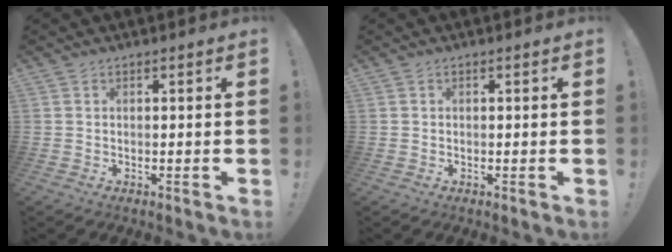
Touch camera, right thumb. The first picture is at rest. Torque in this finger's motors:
{"motor_torque": [-0.24, -0.01, -0.08, 0.17, 0.00]}